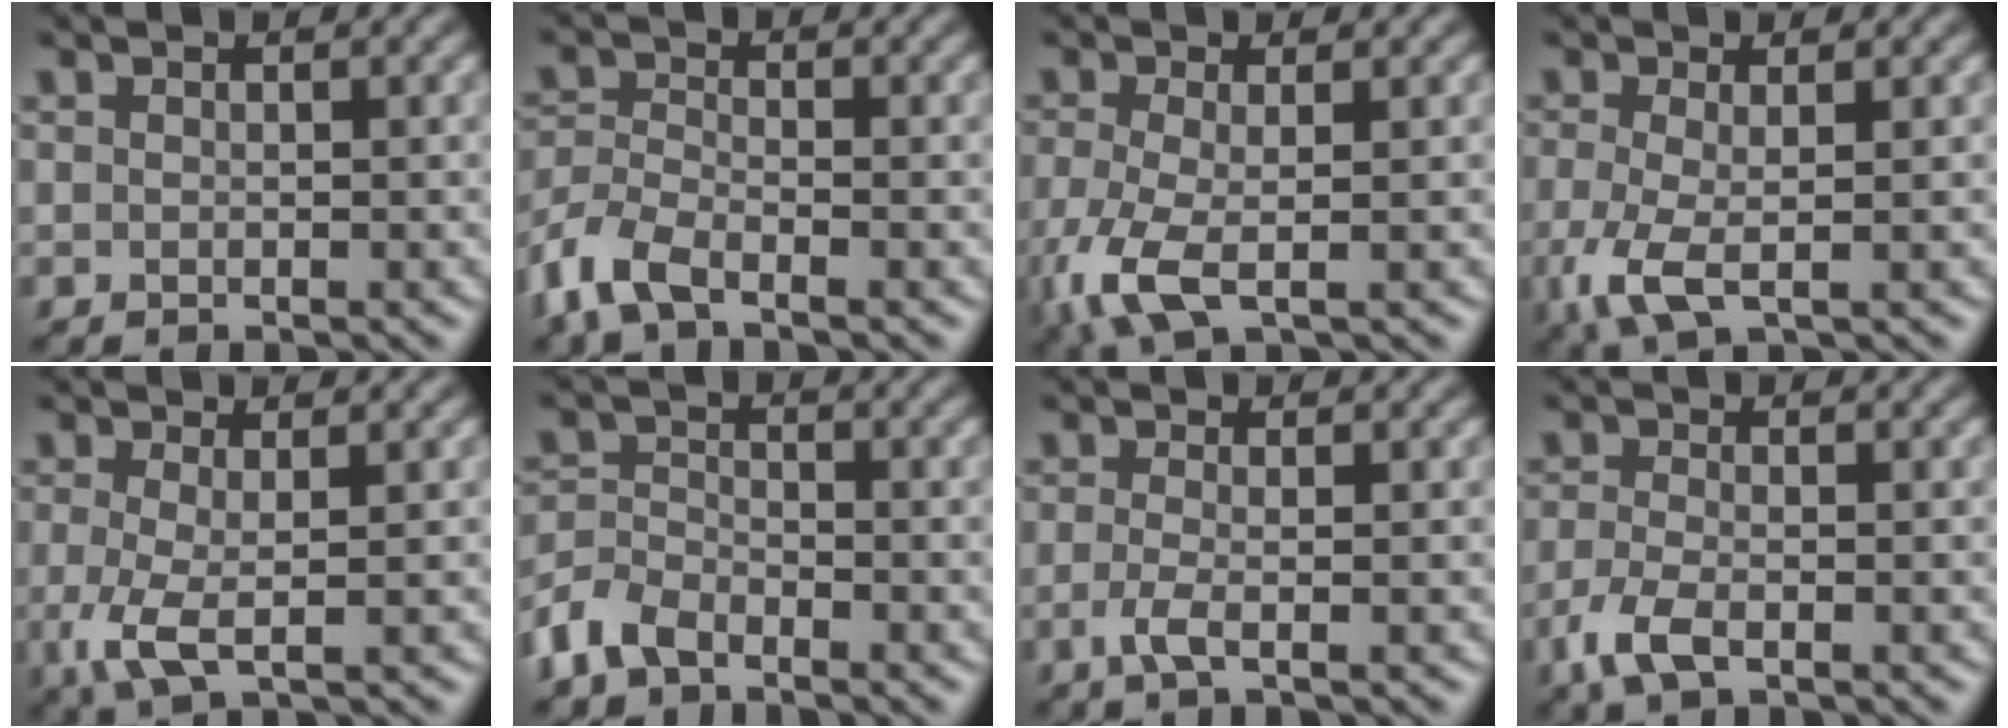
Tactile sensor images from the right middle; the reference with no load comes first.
{"total": 4.7, "force": [-3.2, 1.9, 2.9], "torque": [-0.069, -0.008, -0.080]}
{"total": 4.9, "force": [-1.8, 1.9, 4.2], "torque": [-0.112, -0.013, -0.038]}
{"total": 3.9, "force": [-1.0, 1.3, 3.5], "torque": [-0.090, -0.010, -0.022]}
{"total": 3.3, "force": [-0.5, 1.0, 3.1], "torque": [-0.077, -0.011, -0.012]}
{"total": 3.4, "force": [-2.5, 1.8, 1.5], "torque": [-0.033, 0.002, -0.064]}
{"total": 2.1, "force": [-0.7, 0.6, 1.9], "torque": [-0.042, -0.005, -0.022]}
{"total": 3.1, "force": [-1.7, 1.2, 2.3], "torque": [-0.063, -0.006, -0.041]}